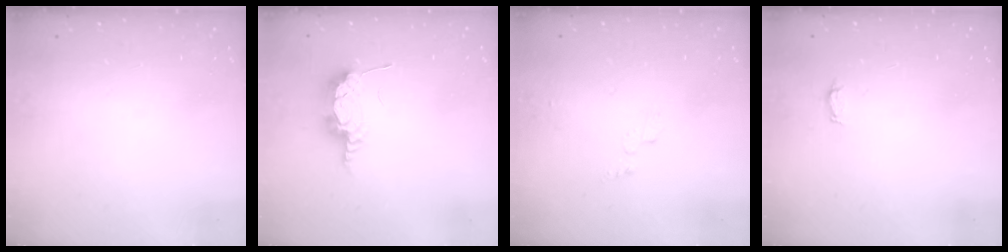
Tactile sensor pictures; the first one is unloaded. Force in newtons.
{"total": 7.9, "press": 7.6, "slide": 2.2}
{"total": 3.3, "press": 3.3, "slide": 0.3}
{"total": 2.8, "press": 2.8, "slide": 0.3}